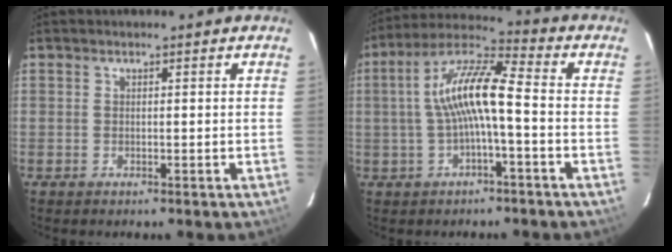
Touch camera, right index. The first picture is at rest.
{"total": 10.9, "force": [-1.0, 2.1, 10.7], "torque": [-0.214, 0.023, -0.022]}